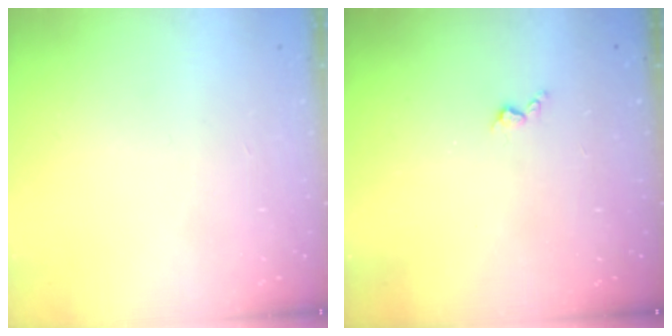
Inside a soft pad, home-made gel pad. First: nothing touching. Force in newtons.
{"total": 2.8, "press": 2.8, "slide": 0.5}